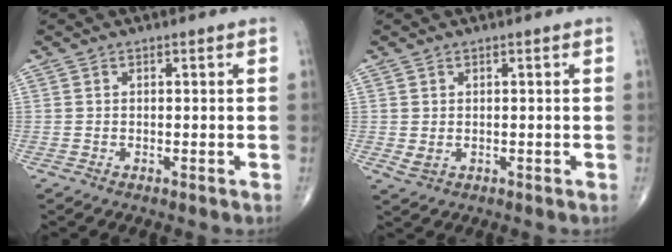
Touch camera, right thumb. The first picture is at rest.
{"total": 1.7, "force": [0.0, 1.2, 1.1], "torque": [-0.019, -0.004, 0.007]}